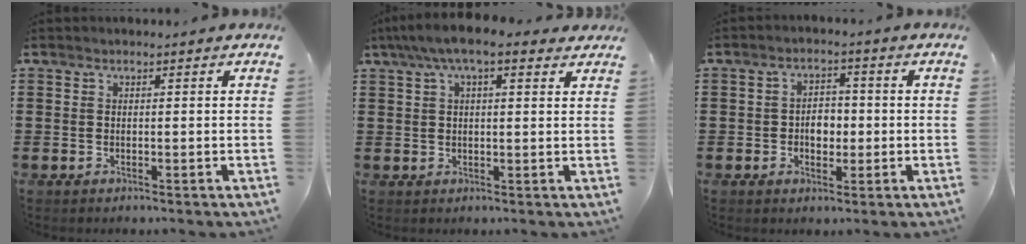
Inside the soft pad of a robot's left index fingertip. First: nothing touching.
{"total": 6.0, "force": [3.5, 1.5, 4.6], "torque": [-0.094, 0.007, 0.060]}
{"total": 3.6, "force": [-0.6, 2.5, 2.6], "torque": [-0.045, 0.003, -0.017]}